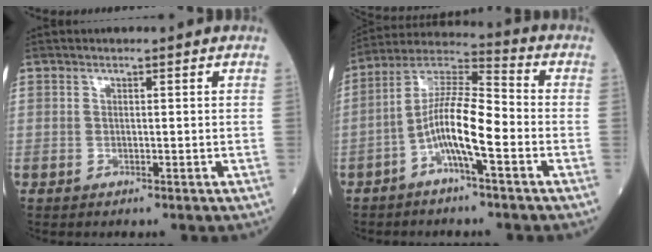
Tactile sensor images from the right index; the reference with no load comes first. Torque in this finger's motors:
{"motor_torque": [1.18, -0.96, 0.33, 0.16]}